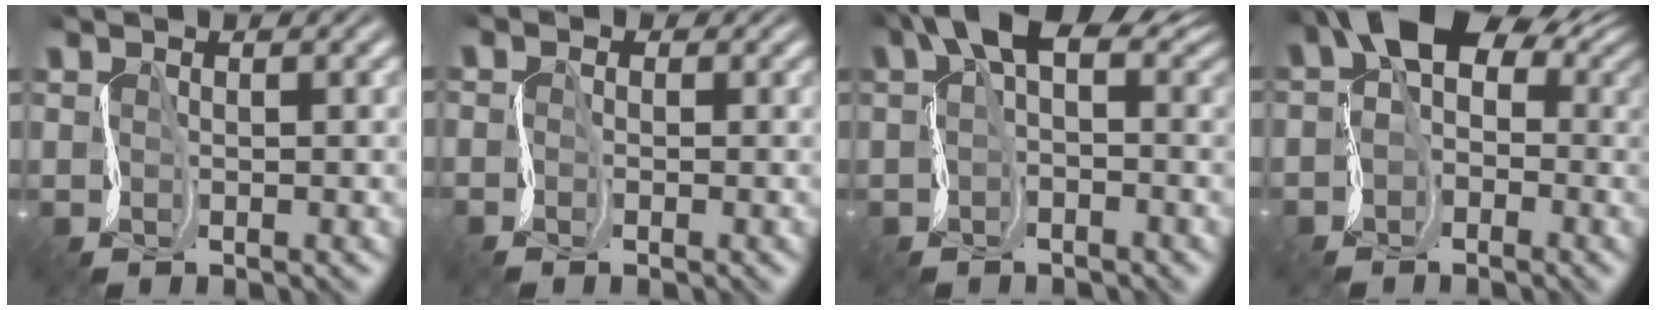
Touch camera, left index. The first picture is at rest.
{"total": 1.6, "force": [-1.4, 0.2, -0.8], "torque": [0.011, -0.001, -0.021]}
{"total": 4.7, "force": [1.5, 2.4, 3.7], "torque": [-0.063, 0.018, 0.023]}
{"total": 7.3, "force": [0.7, 5.4, 4.9], "torque": [-0.065, 0.023, -0.002]}